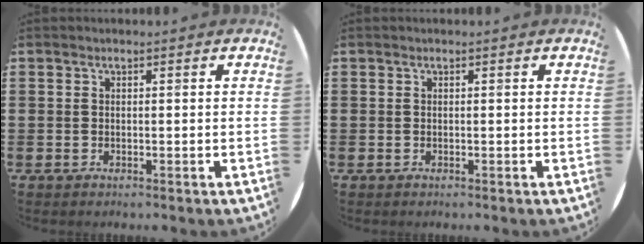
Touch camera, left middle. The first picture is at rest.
{"total": 0.0}